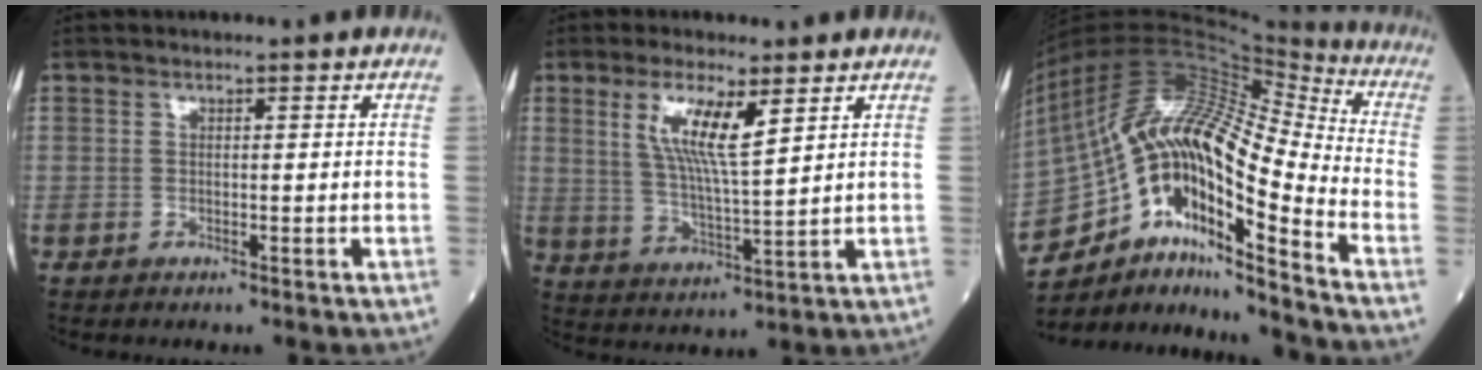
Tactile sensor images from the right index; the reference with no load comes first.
{"total": 8.0, "force": [3.7, 1.0, 7.1], "torque": [-0.141, -0.006, 0.073]}
{"total": 22.9, "force": [-11.8, 4.9, 19.0], "torque": [-0.335, 0.034, -0.201]}